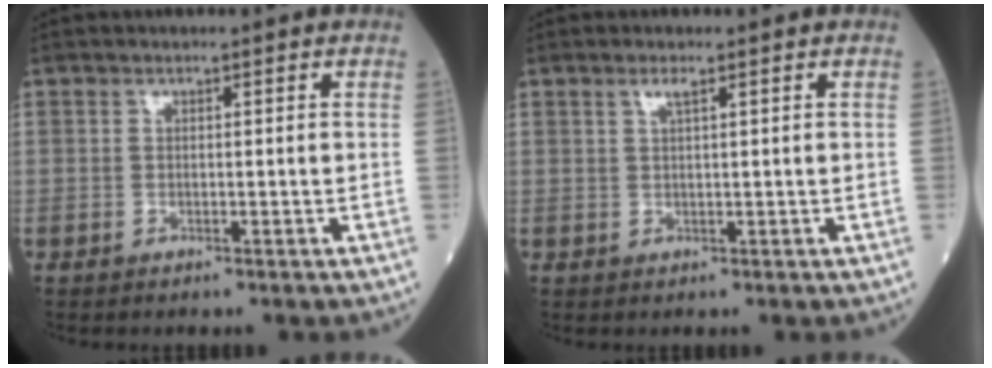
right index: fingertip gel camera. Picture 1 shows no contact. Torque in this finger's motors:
{"motor_torque": [0.07, 0.02, -0.01, 0.00]}